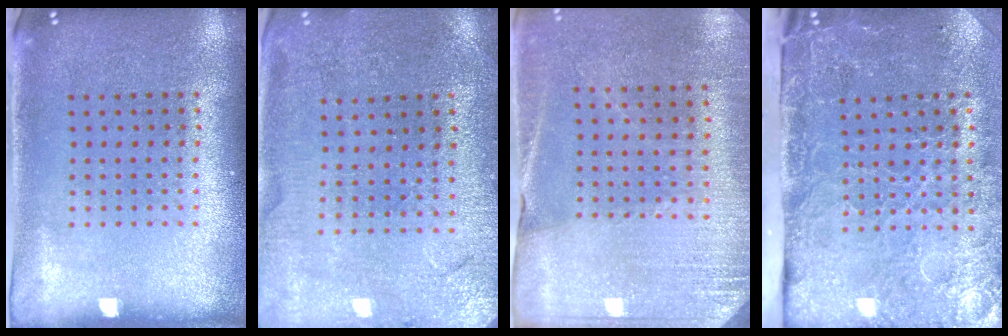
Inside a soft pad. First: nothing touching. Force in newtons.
{"total": 0.5, "press": 0.5, "slide": 0.2}
{"total": 2.6, "press": 2.5, "slide": 0.6}
{"total": 4.7, "press": 3.6, "slide": 3.0}